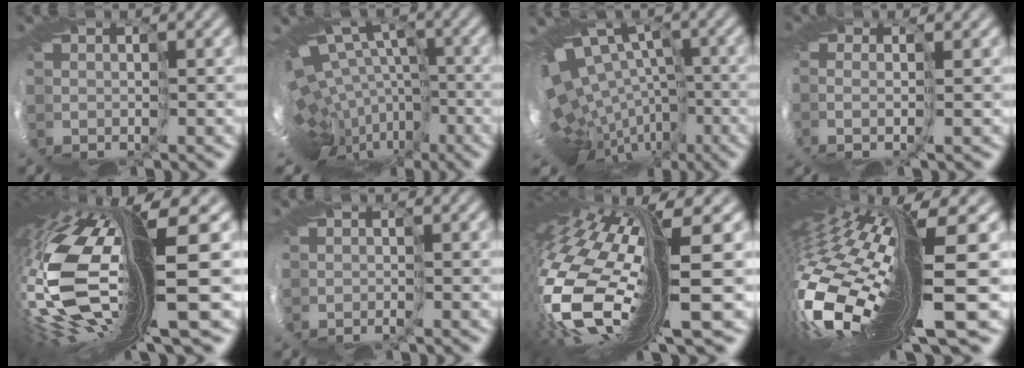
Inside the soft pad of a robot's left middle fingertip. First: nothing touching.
{"total": 11.8, "force": [-4.4, 7.3, 8.2], "torque": [-0.139, 0.002, -0.040]}
{"total": 12.7, "force": [-2.8, 8.8, 8.7], "torque": [-0.151, 0.012, -0.033]}
{"total": 1.8, "force": [-0.4, -0.1, 1.8], "torque": [-0.069, -0.010, -0.003]}
{"total": 15.4, "force": [-0.9, 2.3, 15.2], "torque": [-0.333, -0.057, 0.004]}
{"total": 1.0, "force": [-0.4, -0.8, -0.4], "torque": [0.000, 0.000, -0.008]}
{"total": 14.3, "force": [-0.8, 3.5, 13.9], "torque": [-0.338, -0.061, 0.011]}
{"total": 15.3, "force": [-0.9, 2.5, 15.1], "torque": [-0.329, -0.076, 0.018]}